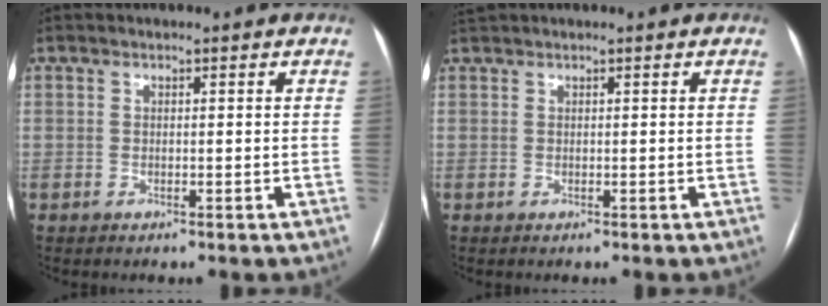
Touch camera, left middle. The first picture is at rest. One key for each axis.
{"total": 0.8, "fx": 0.7, "fy": -0.1, "fz": 0.3, "tx": -0.014, "ty": 0.021, "tz": 0.021}